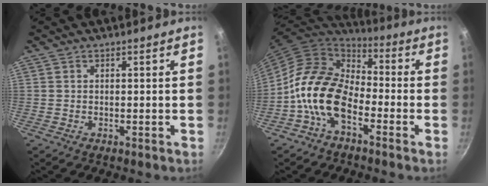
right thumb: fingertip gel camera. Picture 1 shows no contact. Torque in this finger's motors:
{"motor_torque": [0.04, 1.08, 1.38, -1.39, 0.47]}